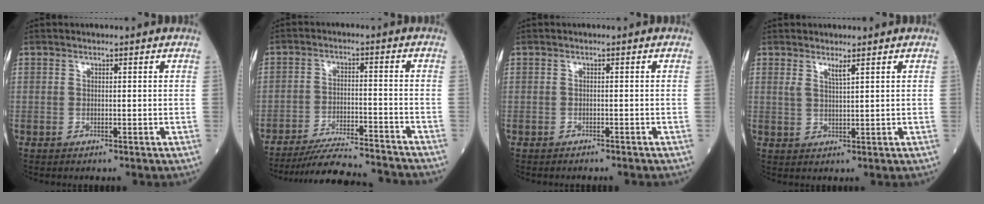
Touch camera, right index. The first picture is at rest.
{"total": 15.2, "force": [-14.5, 0.6, 4.6], "torque": [-0.080, -0.013, -0.215]}
{"total": 3.8, "force": [-3.4, 0.8, 1.4], "torque": [-0.020, -0.004, -0.040]}
{"total": 1.9, "force": [1.4, -0.1, 1.4], "torque": [-0.028, -0.007, 0.028]}